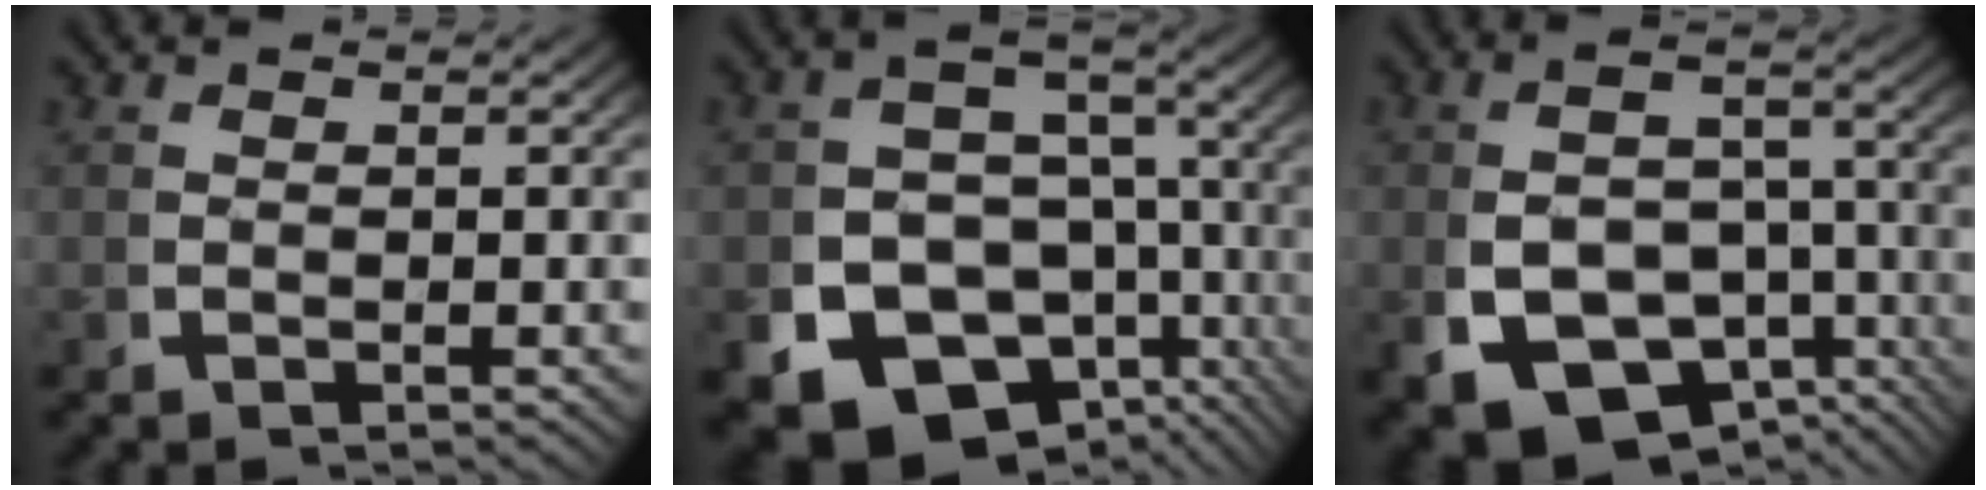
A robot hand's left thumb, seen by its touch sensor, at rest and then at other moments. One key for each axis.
{"total": 16.1, "fx": -6.9, "fy": 12.0, "fz": 8.2, "tx": -0.167, "ty": -0.067, "tz": -0.098}
{"total": 11.4, "fx": -5.0, "fy": 7.8, "fz": 6.6, "tx": -0.142, "ty": -0.052, "tz": -0.064}